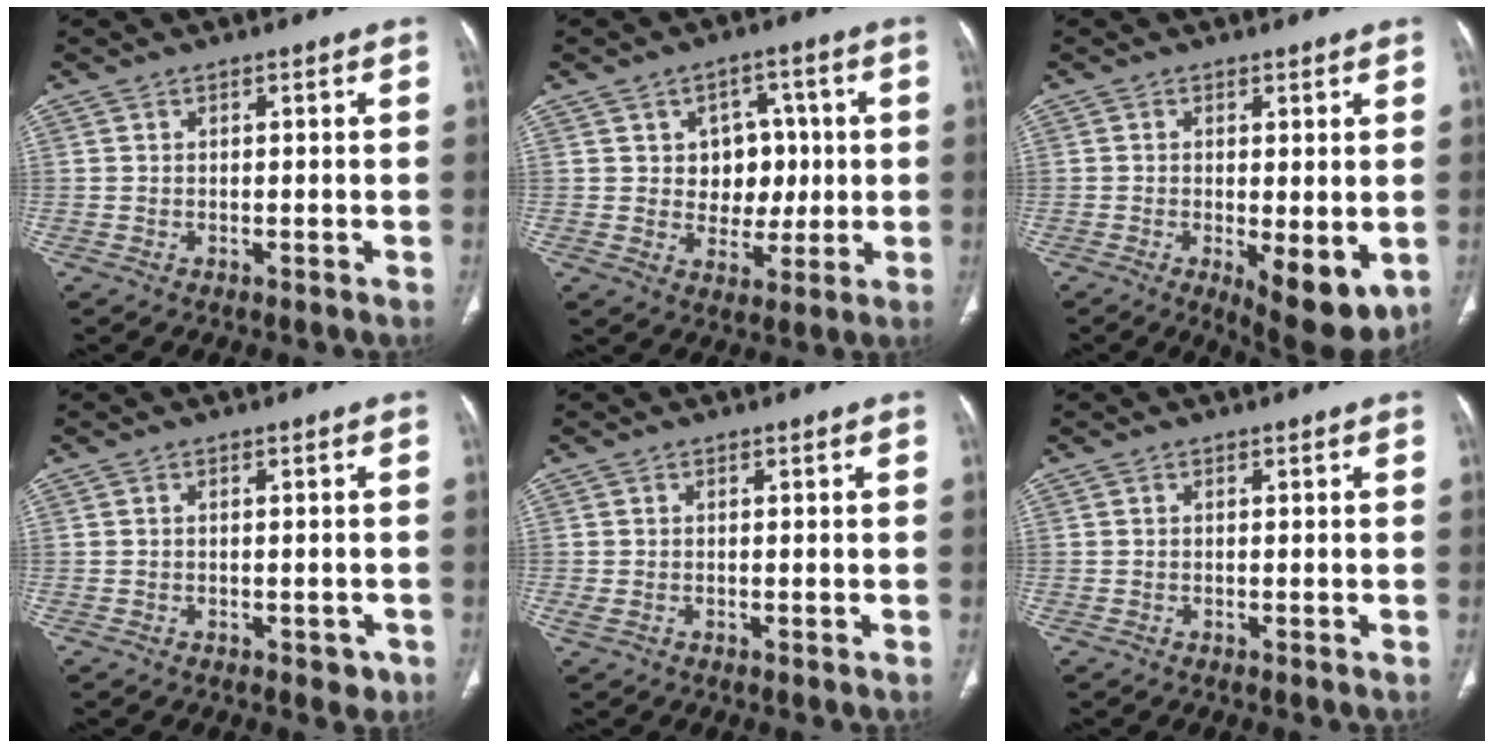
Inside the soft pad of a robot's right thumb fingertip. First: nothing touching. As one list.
[{"total": 8.9, "force": [1.3, 7.1, 5.3], "torque": [-0.023, -0.001, 0.023]}, {"total": 9.6, "force": [-2.2, 3.5, 8.6], "torque": [-0.119, -0.023, -0.024]}, {"total": 2.5, "force": [-1.1, 1.6, 1.6], "torque": [-0.005, 0.004, -0.010]}, {"total": 1.5, "force": [-0.3, 0.7, 1.2], "torque": [-0.034, 0.000, -0.005]}, {"total": 0.0}]